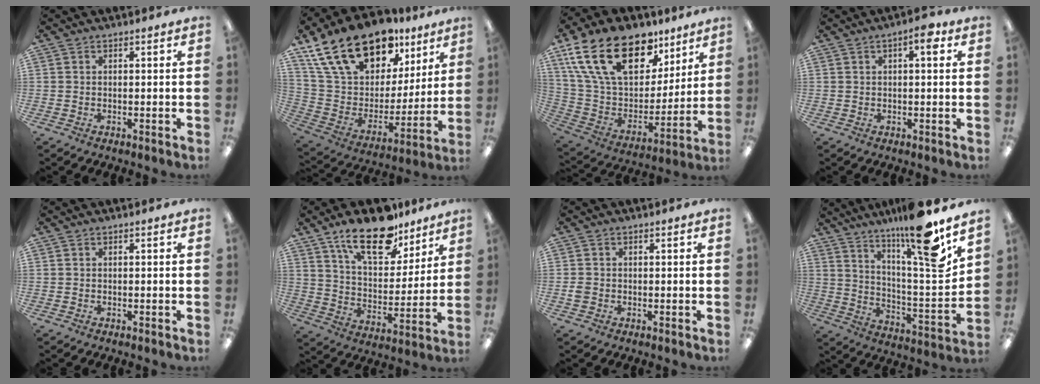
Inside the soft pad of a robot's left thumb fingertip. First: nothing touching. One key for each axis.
{"total": 22.8, "fx": 16.1, "fy": 12.1, "fz": 10.6, "tx": -0.199, "ty": -0.095, "tz": 0.297}
{"total": 25.4, "fx": 14.2, "fy": 13.9, "fz": 15.7, "tx": -0.300, "ty": -0.064, "tz": 0.256}
{"total": 4.5, "fx": 2.0, "fy": 1.4, "fz": 3.8, "tx": -0.047, "ty": -0.006, "tz": 0.027}
{"total": 0.0}
{"total": 18.6, "fx": 13.3, "fy": 8.1, "fz": 10.1, "tx": -0.161, "ty": -0.071, "tz": 0.228}
{"total": 1.5, "fx": -0.3, "fy": 1.3, "fz": 0.7, "tx": -0.011, "ty": 0.004, "tz": -0.006}
{"total": 18.2, "fx": 14.5, "fy": 1.1, "fz": 11.0, "tx": -0.181, "ty": -0.109, "tz": 0.226}